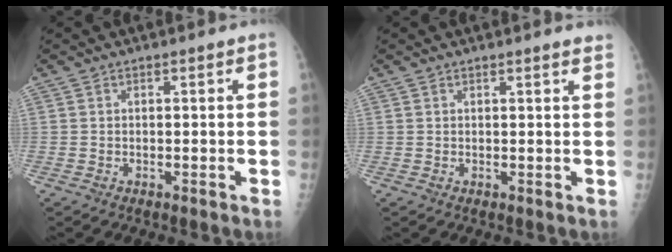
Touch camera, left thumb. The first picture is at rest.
{"total": 2.0, "force": [1.9, 0.2, 0.5], "torque": [-0.003, -0.009, 0.015]}